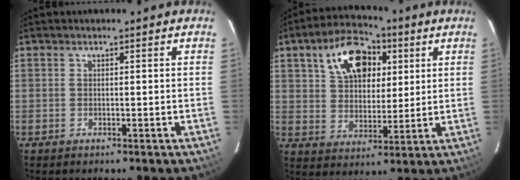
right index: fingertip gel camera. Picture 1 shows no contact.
{"total": 14.0, "force": [5.8, 9.0, 9.0], "torque": [-0.167, 0.035, 0.103]}